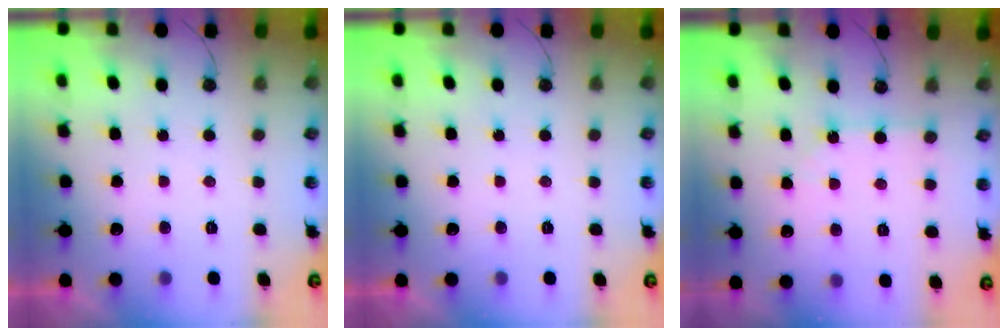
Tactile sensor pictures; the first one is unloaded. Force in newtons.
{"total": 0.0}
{"total": 1.8, "press": 1.8, "slide": 0.1}